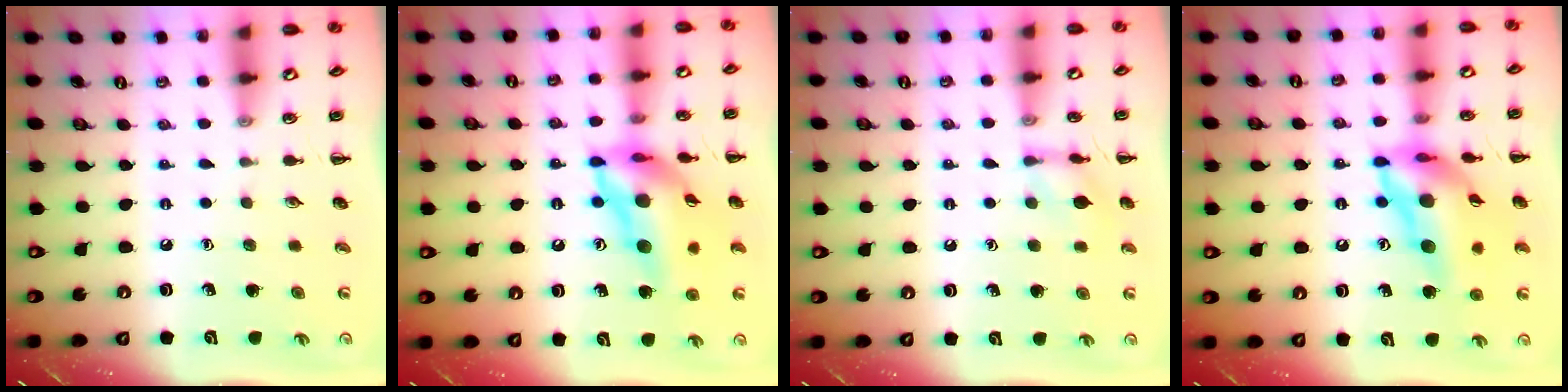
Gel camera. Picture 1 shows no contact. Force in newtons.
{"total": 18.9, "press": 18.3, "slide": 4.9}
{"total": 8.7, "press": 8.7, "slide": 0.4}
{"total": 18.9, "press": 18.3, "slide": 4.9}